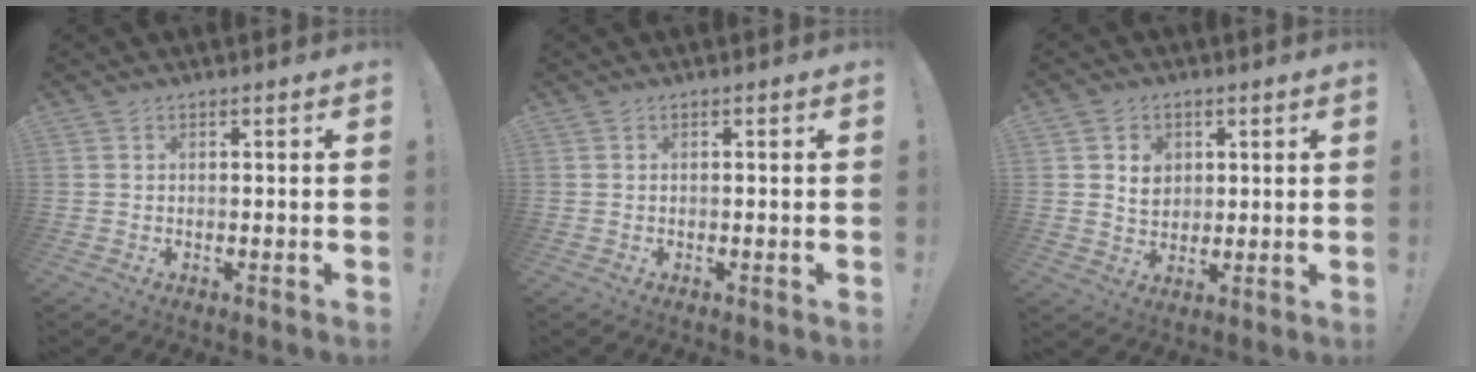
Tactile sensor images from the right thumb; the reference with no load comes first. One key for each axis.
{"total": 0.0}
{"total": 6.6, "fx": 2.1, "fy": 5.9, "fz": 2.1, "tx": -0.010, "ty": -0.014, "tz": 0.038}